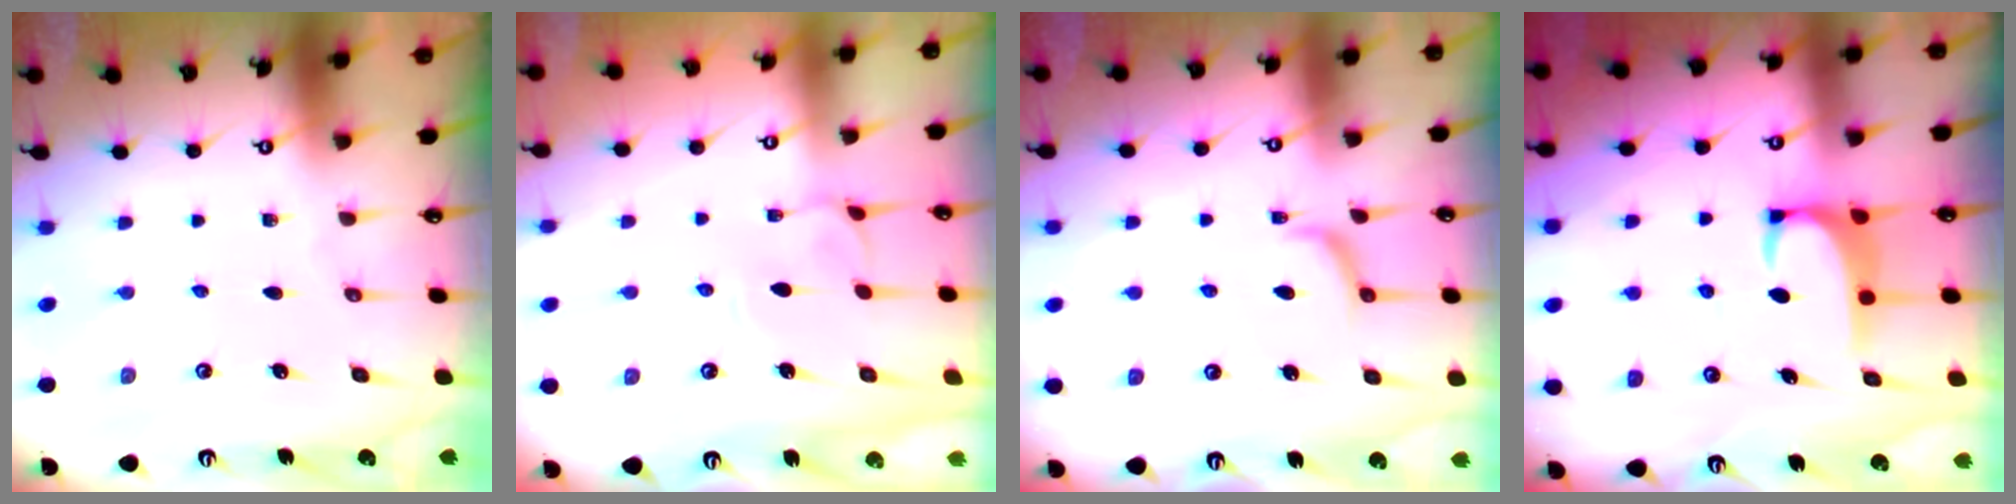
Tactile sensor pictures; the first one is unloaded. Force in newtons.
{"total": 1.7, "press": 1.7, "slide": 0.4}
{"total": 2.9, "press": 2.8, "slide": 1.0}
{"total": 2.1, "press": 2.0, "slide": 0.3}